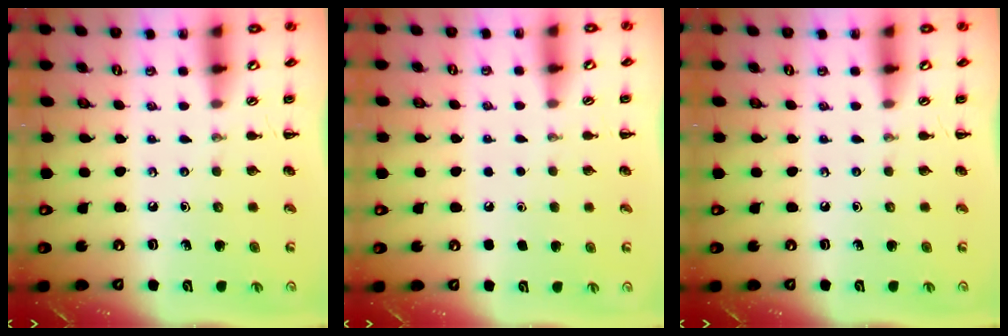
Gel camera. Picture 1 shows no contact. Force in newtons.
{"total": 1.7, "press": 1.7, "slide": 0.1}
{"total": 0.0}